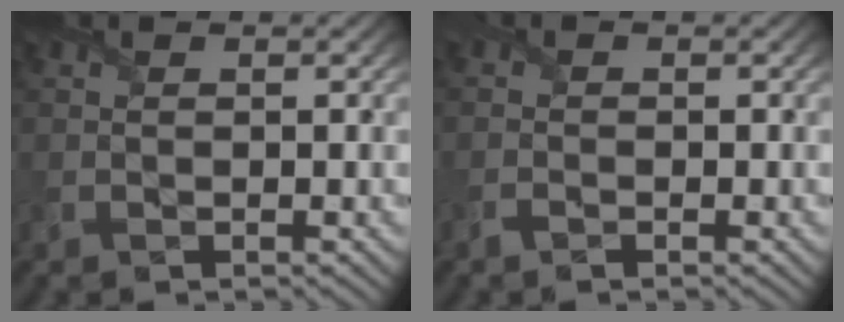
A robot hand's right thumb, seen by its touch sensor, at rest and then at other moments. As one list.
[{"total": 1.3, "force": [-0.9, 0.6, 0.7], "torque": [-0.018, 0.000, -0.023]}]